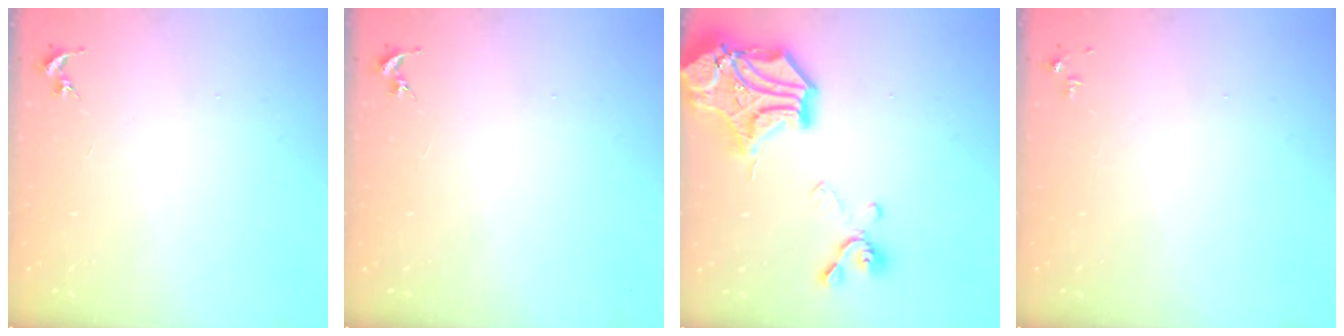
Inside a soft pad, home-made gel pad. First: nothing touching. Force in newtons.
{"total": 0.0}
{"total": 22.5, "press": 22.3, "slide": 2.7}
{"total": 2.8, "press": 2.8, "slide": 0.4}